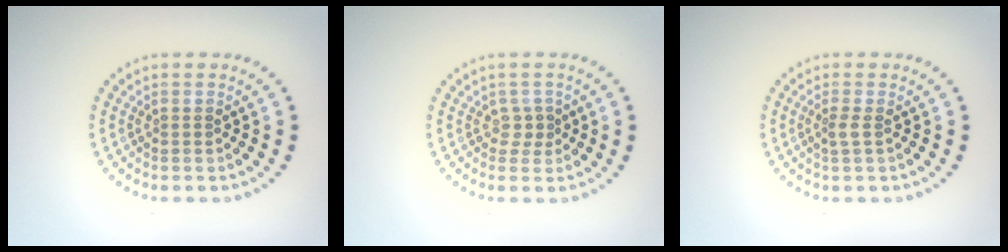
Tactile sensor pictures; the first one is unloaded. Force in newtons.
{"total": 1.2, "press": 0.9, "slide": 0.7}
{"total": 1.0, "press": 0.7, "slide": 0.7}